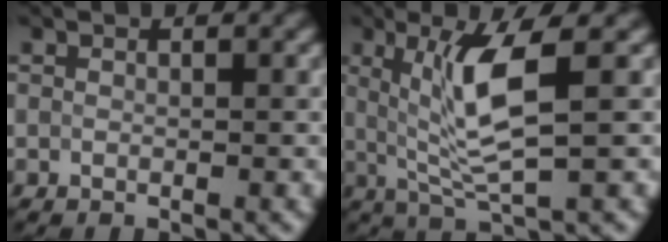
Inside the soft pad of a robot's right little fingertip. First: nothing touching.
{"total": 5.5, "force": [1.2, 0.8, 5.3], "torque": [-0.112, -0.001, 0.029]}